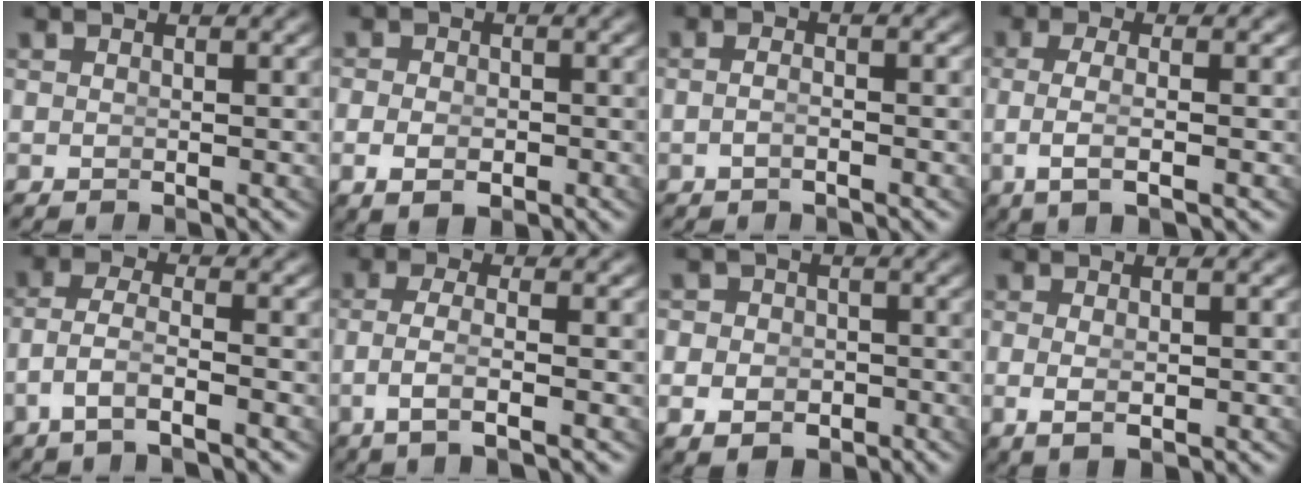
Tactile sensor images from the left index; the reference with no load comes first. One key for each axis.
{"total": 2.6, "fx": -1.4, "fy": 1.4, "fz": 1.8, "tx": -0.031, "ty": -0.018, "tz": -0.012}
{"total": 1.4, "fx": -0.9, "fy": -0.3, "fz": 1.0, "tx": -0.021, "ty": -0.005, "tz": -0.012}
{"total": 4.0, "fx": -0.6, "fy": 1.0, "fz": 3.8, "tx": -0.081, "ty": -0.010, "tz": -0.001}
{"total": 3.6, "fx": -2.0, "fy": 1.4, "fz": 2.7, "tx": -0.068, "ty": -0.023, "tz": -0.025}
{"total": 3.7, "fx": -1.4, "fy": 1.0, "fz": 3.3, "tx": -0.079, "ty": -0.018, "tz": -0.013}
{"total": 4.0, "fx": -1.7, "fy": 3.3, "fz": 1.4, "tx": -0.021, "ty": -0.018, "tz": -0.025}
{"total": 2.2, "fx": -0.6, "fy": 0.3, "fz": 2.1, "tx": -0.048, "ty": -0.014, "tz": 0.005}